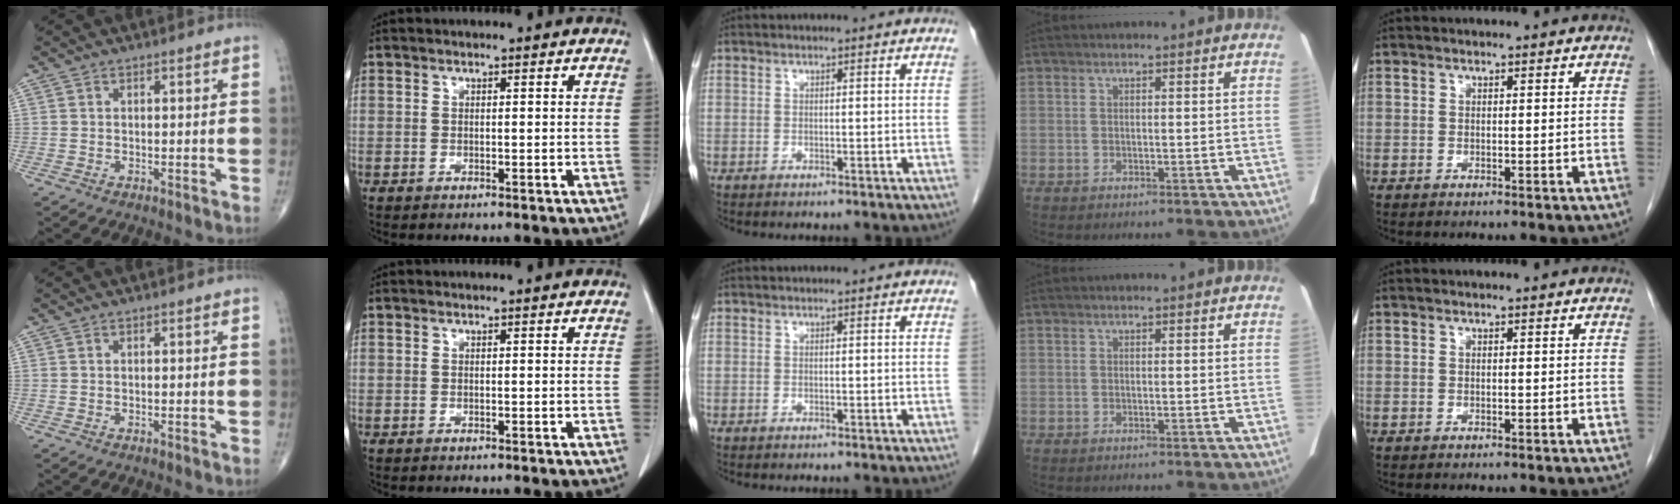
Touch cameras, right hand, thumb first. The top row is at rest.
{}